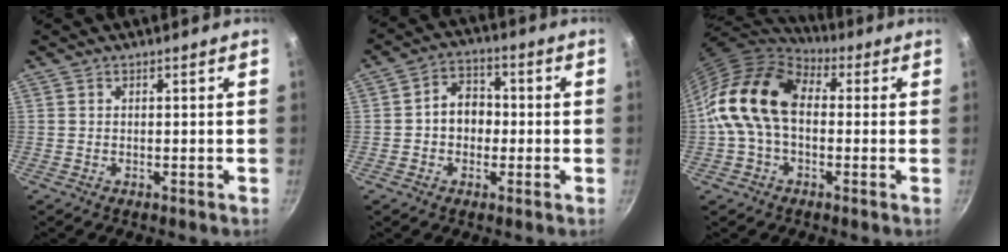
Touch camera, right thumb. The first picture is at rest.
{"total": 6.9, "force": [-0.6, 5.5, 4.1], "torque": [-0.027, 0.020, -0.017]}
{"total": 15.8, "force": [0.6, 10.6, 11.6], "torque": [-0.193, 0.032, -0.007]}